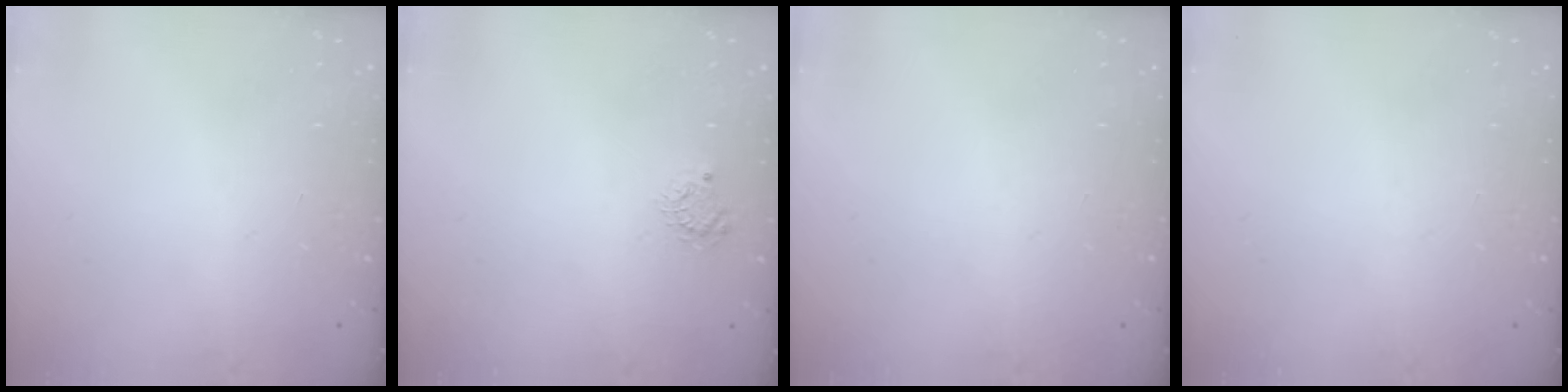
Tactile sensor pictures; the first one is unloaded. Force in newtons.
{"total": 3.6, "press": 3.5, "slide": 0.4}
{"total": 0.0}
{"total": 0.0}